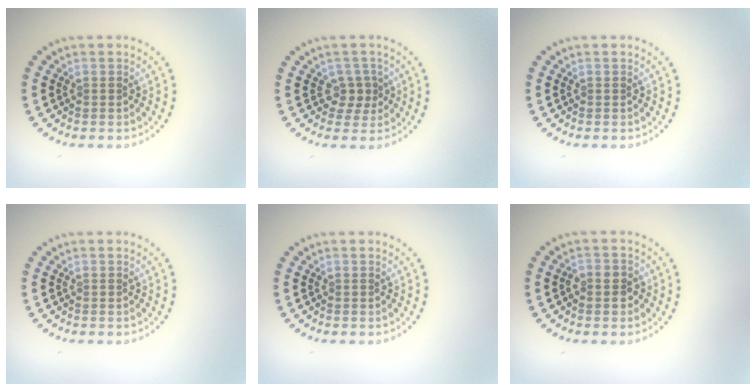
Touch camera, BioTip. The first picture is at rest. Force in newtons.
{"total": 1.9, "press": 1.5, "slide": 1.1}
{"total": 0.0}
{"total": 0.0}
{"total": 0.0}
{"total": 1.9, "press": 1.8, "slide": 0.6}